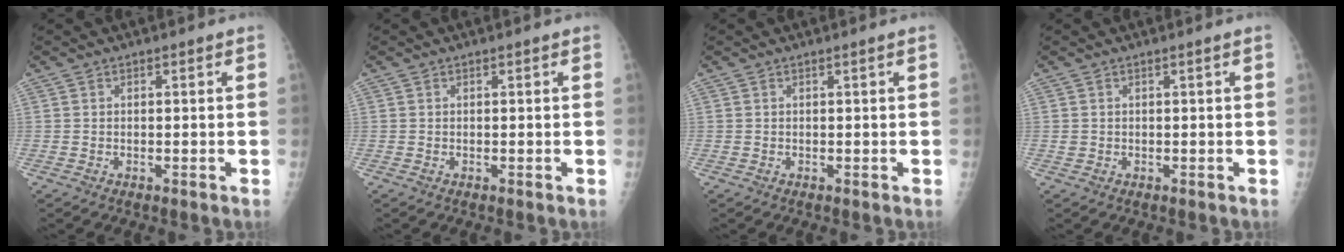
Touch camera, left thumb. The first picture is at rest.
{"total": 0.0}
{"total": 0.0}
{"total": 0.6, "force": [0.2, 0.2, 0.5], "torque": [-0.011, 0.002, 0.007]}